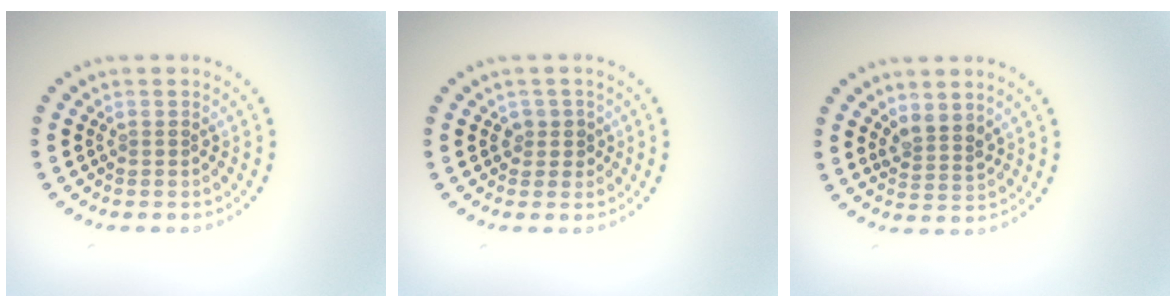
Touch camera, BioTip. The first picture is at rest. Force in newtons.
{"total": 1.4, "press": 1.2, "slide": 0.7}
{"total": 2.3, "press": 1.9, "slide": 1.3}